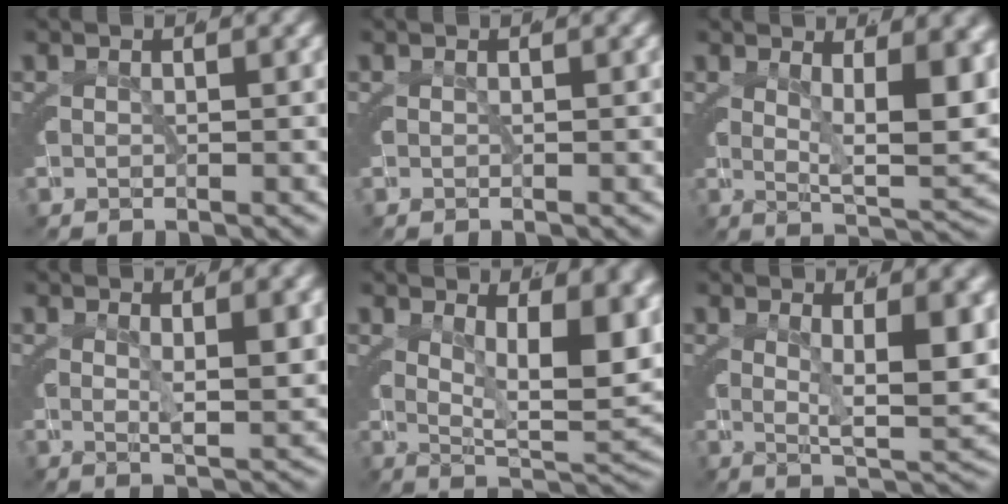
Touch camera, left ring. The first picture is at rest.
{"total": 0.0}
{"total": 6.8, "force": [2.1, 1.4, 6.3], "torque": [-0.080, -0.016, 0.038]}
{"total": 2.5, "force": [1.1, -0.5, 2.2], "torque": [-0.032, -0.016, 0.026]}
{"total": 8.7, "force": [2.6, 2.7, 7.8], "torque": [-0.093, -0.011, 0.043]}
{"total": 6.3, "force": [1.7, 1.1, 5.9], "torque": [-0.078, -0.016, 0.033]}